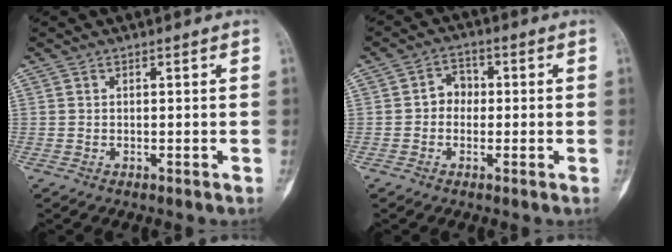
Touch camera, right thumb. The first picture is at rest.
{"total": 3.9, "force": [-0.3, 3.3, 2.1], "torque": [-0.010, 0.017, -0.015]}